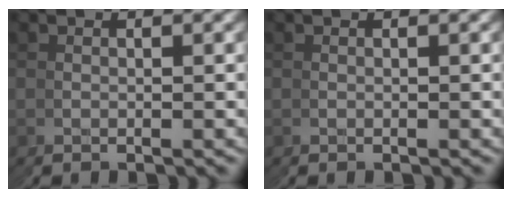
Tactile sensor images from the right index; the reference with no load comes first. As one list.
[{"total": 0.0}]